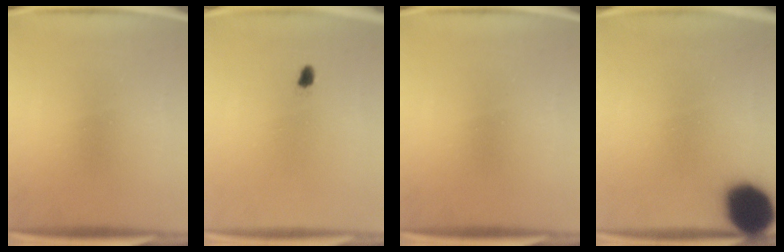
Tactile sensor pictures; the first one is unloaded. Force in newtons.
{"total": 1.3}
{"total": 0.0}
{"total": 16.4}